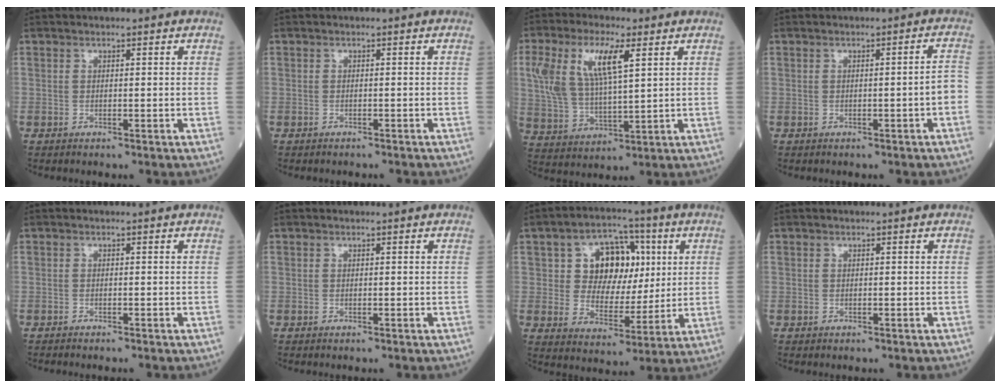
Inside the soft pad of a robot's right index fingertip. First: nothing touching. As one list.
[{"total": 1.4, "force": [-1.3, 0.5, 0.0], "torque": [-0.003, 0.001, -0.020]}, {"total": 11.3, "force": [4.3, 3.5, 9.9], "torque": [-0.224, 0.018, 0.089]}, {"total": 2.5, "force": [-0.9, 0.0, 2.3], "torque": [-0.027, 0.006, -0.014]}, {"total": 1.5, "force": [-1.3, -0.1, 0.6], "torque": [-0.007, 0.000, -0.017]}, {"total": 0.0}, {"total": 11.4, "force": [3.4, 7.7, 7.6], "torque": [-0.121, 0.029, 0.061]}, {"total": 0.0}]